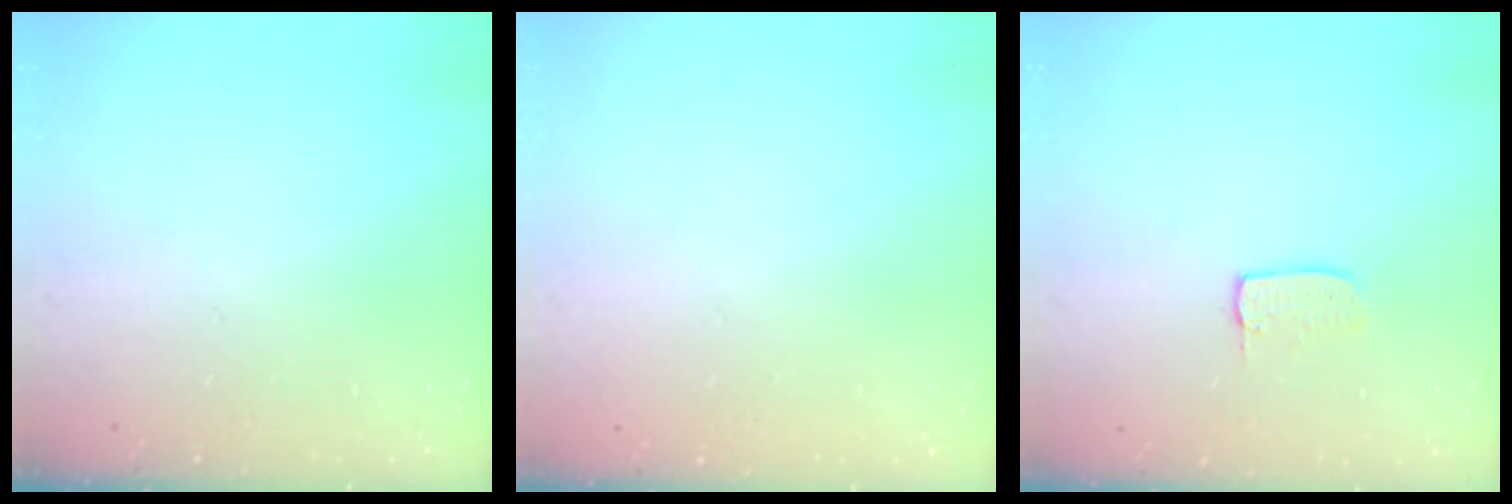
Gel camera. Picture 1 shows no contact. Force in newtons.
{"total": 0.0}
{"total": 3.4, "press": 3.4, "slide": 0.1}